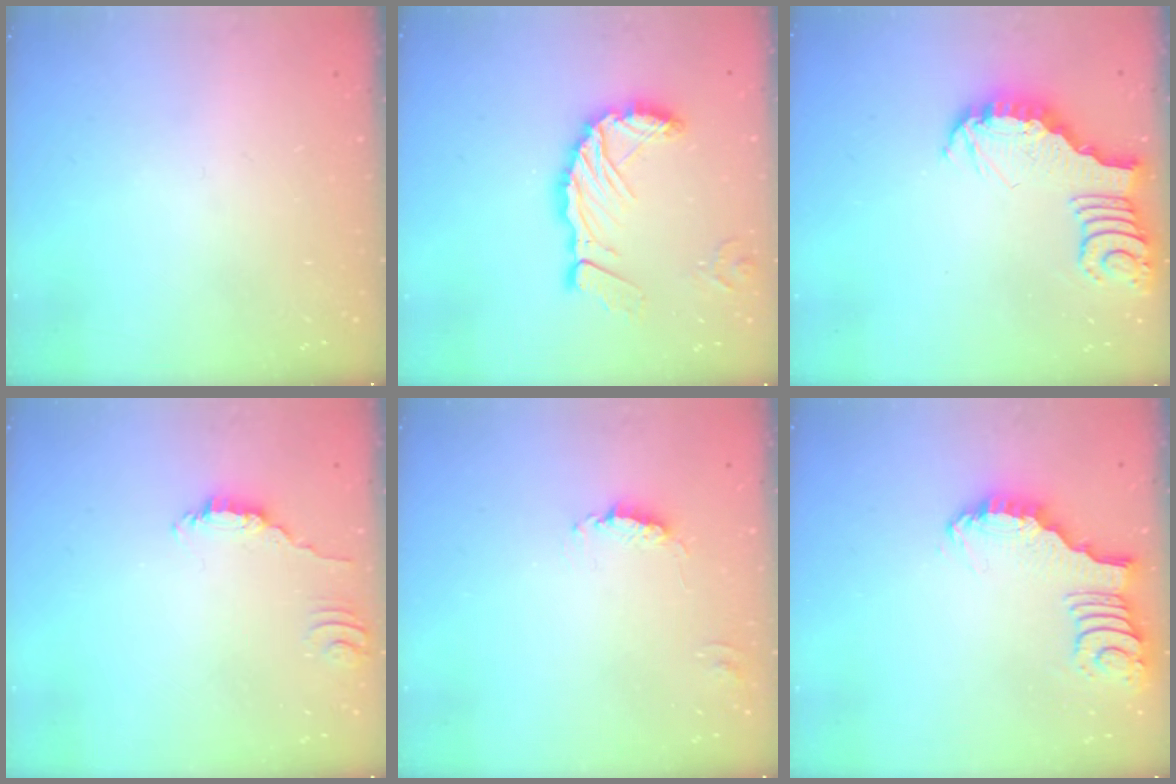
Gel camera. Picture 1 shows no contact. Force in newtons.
{"total": 10.9, "press": 10.8, "slide": 1.5}
{"total": 3.9, "press": 3.9, "slide": 0.2}
{"total": 2.6, "press": 2.6, "slide": 0.4}
{"total": 0.8, "press": 0.8, "slide": 0.1}
{"total": 2.3, "press": 2.3, "slide": 0.3}